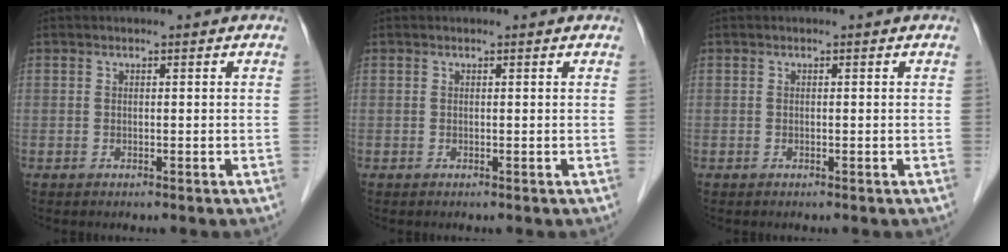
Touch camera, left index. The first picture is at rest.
{"total": 0.0}
{"total": 0.0}